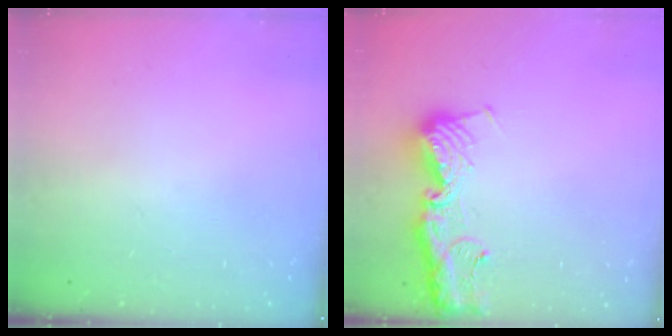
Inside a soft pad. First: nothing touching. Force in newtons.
{"total": 13.2, "press": 13.1, "slide": 1.3}